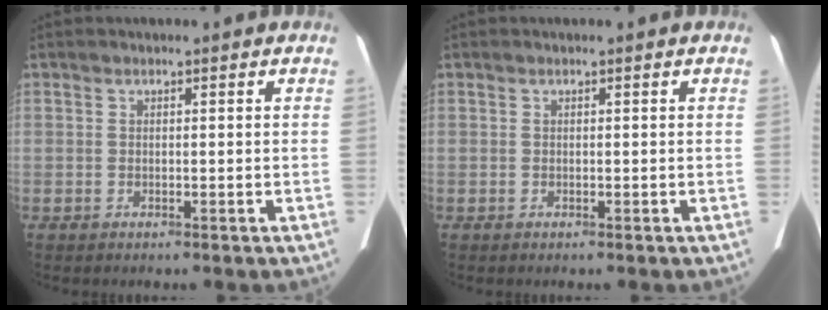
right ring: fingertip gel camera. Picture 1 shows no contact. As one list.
[{"total": 0.0}]